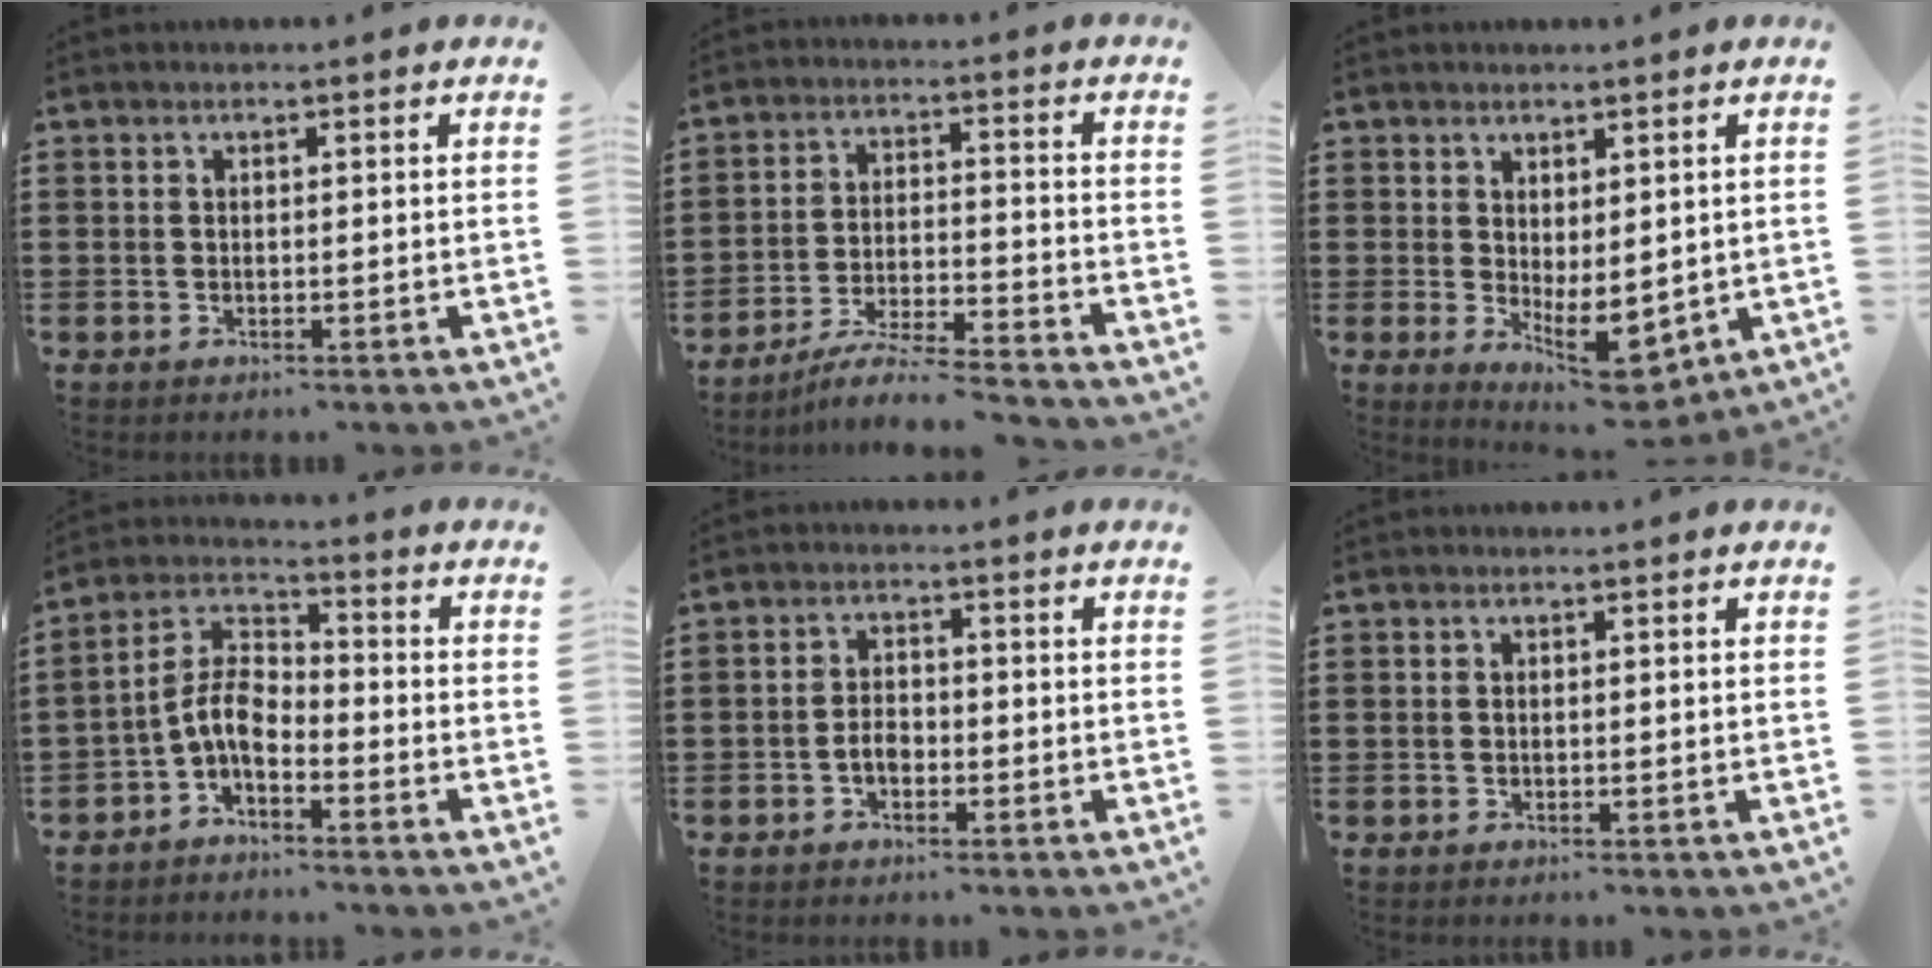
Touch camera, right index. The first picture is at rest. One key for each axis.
{"total": 6.2, "fx": -5.8, "fy": -0.2, "fz": 2.1, "tx": -0.047, "ty": -0.009, "tz": -0.113}
{"total": 5.5, "fx": -1.2, "fy": 2.4, "fz": 4.8, "tx": -0.081, "ty": -0.003, "tz": -0.017}
{"total": 5.9, "fx": -2.6, "fy": 2.7, "fz": 4.5, "tx": -0.119, "ty": -0.004, "tz": -0.063}
{"total": 2.6, "fx": -1.1, "fy": 1.5, "fz": 1.8, "tx": -0.044, "ty": 0.002, "tz": -0.024}
{"total": 0.0}